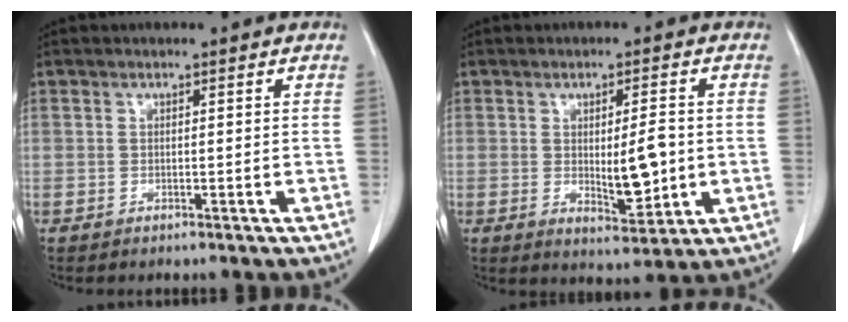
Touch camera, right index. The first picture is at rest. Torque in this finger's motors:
{"motor_torque": [0.19, 0.16, 0.17, 0.06]}